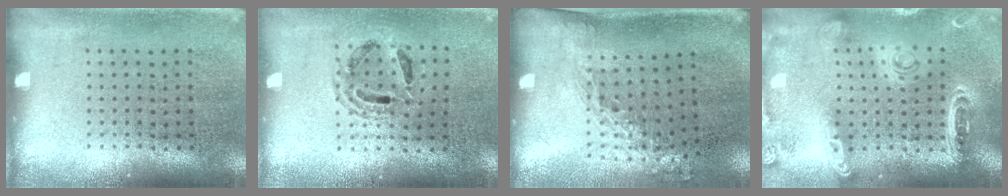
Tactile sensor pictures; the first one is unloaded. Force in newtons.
{"total": 1.2, "press": 1.1, "slide": 0.4}
{"total": 1.5, "press": 1.2, "slide": 1.0}
{"total": 1.4, "press": 1.4, "slide": 0.0}